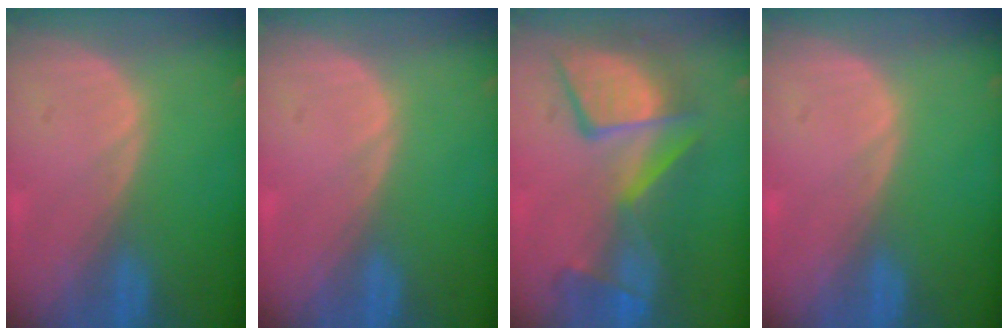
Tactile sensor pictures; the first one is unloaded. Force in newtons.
{"total": 0.0}
{"total": 11.0, "press": 10.3, "slide": 3.8}
{"total": 0.0}